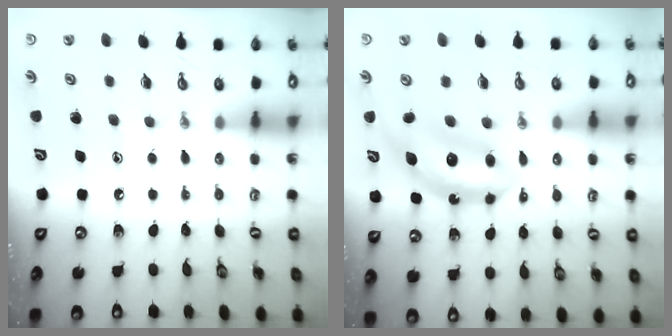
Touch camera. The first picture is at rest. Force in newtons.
{"total": 7.2, "press": 7.2, "slide": 0.2}